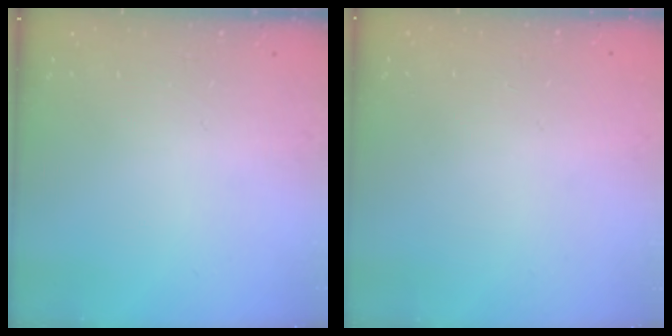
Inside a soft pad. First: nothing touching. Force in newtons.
{"total": 0.7, "press": 0.6, "slide": 0.3}